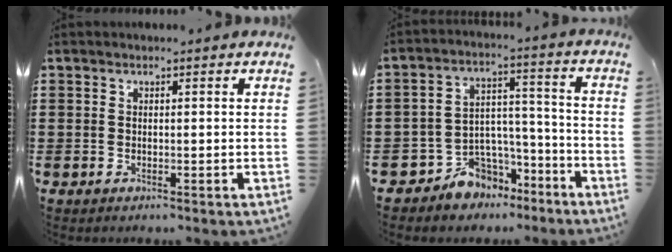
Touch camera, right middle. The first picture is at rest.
{"total": 6.7, "force": [-5.7, 3.5, 0.2], "torque": [-0.016, 0.017, -0.112]}